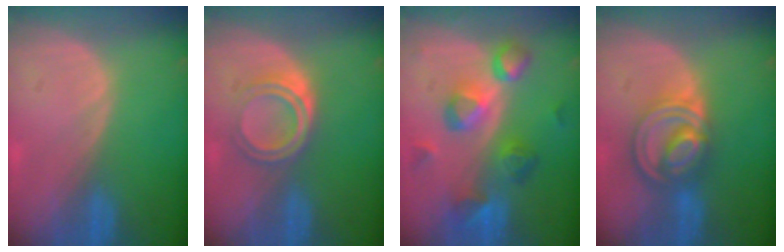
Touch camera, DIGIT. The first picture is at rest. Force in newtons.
{"total": 5.1, "press": 4.5, "slide": 2.5}
{"total": 9.4, "press": 8.4, "slide": 4.3}
{"total": 8.3, "press": 7.0, "slide": 4.5}